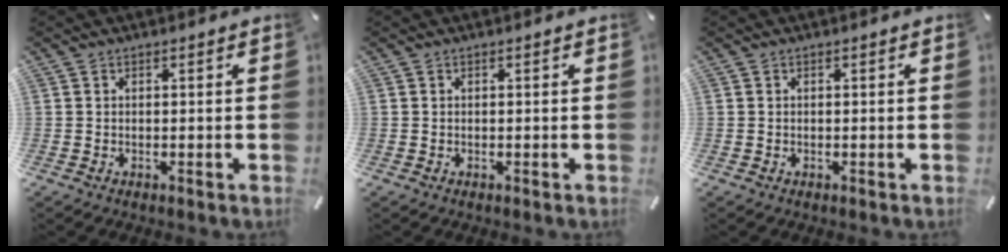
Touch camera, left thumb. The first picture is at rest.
{"total": 0.0}
{"total": 0.0}